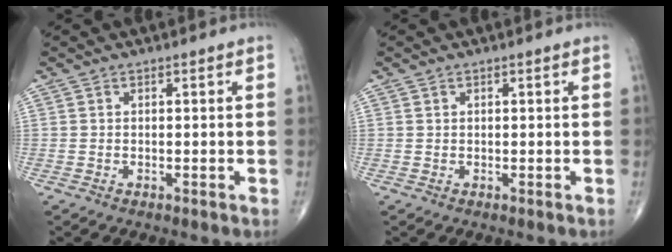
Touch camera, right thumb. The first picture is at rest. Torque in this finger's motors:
{"motor_torque": [-0.37, 0.15, -0.23, -0.24, -0.02]}